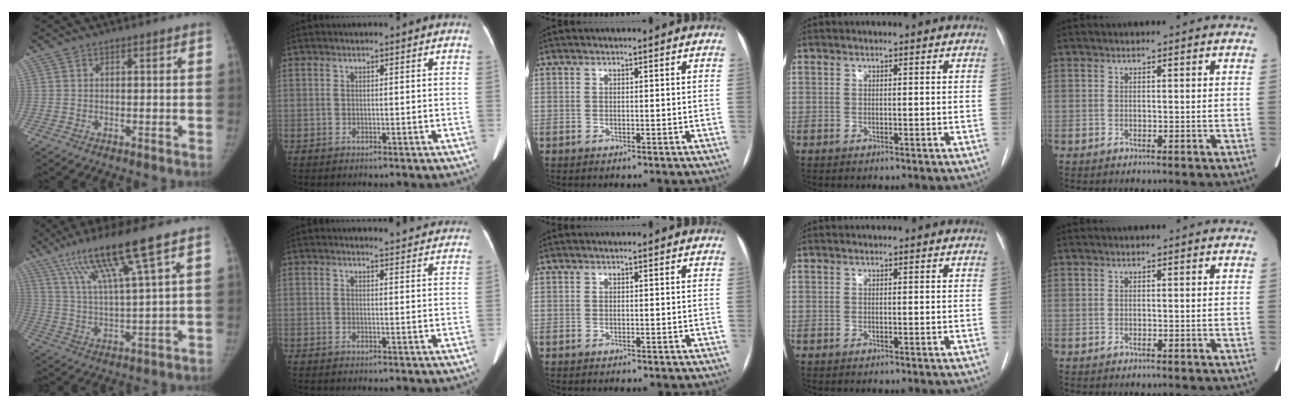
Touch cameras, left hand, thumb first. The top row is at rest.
{"thumb": {"total": 14.5, "force": [8.5, 0.3, 11.8], "torque": [-0.218, -0.028, 0.159]}, "index": {"total": 6.0, "force": [5.8, 0.8, 1.1], "torque": [-0.009, -0.004, 0.048]}}